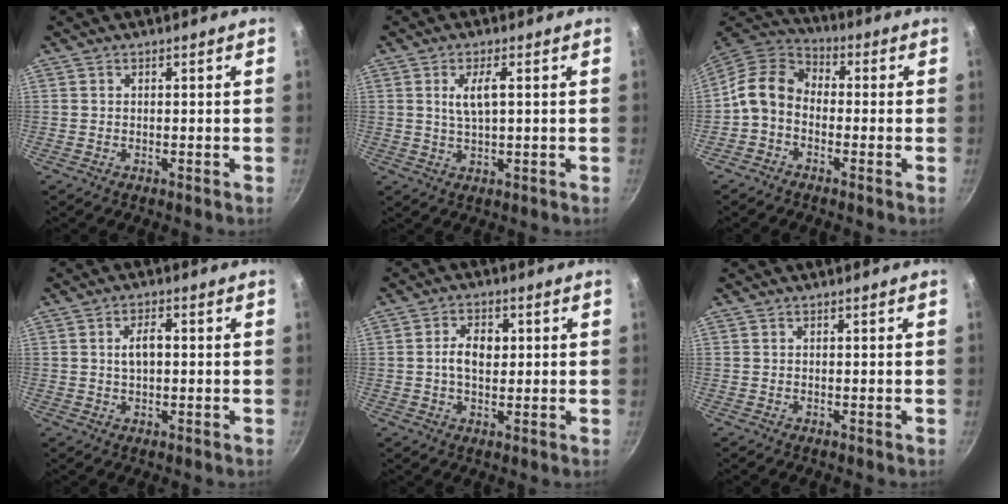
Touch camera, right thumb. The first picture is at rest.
{"total": 4.4, "force": [1.0, 1.3, 4.1], "torque": [-0.084, -0.002, 0.021]}
{"total": 9.6, "force": [-1.9, 7.3, 6.0], "torque": [-0.106, 0.037, -0.053]}
{"total": 3.8, "force": [0.3, 2.0, 3.3], "torque": [-0.058, 0.005, 0.005]}
{"total": 5.7, "force": [0.5, 3.6, 4.3], "torque": [-0.066, 0.006, 0.006]}
{"total": 0.0}